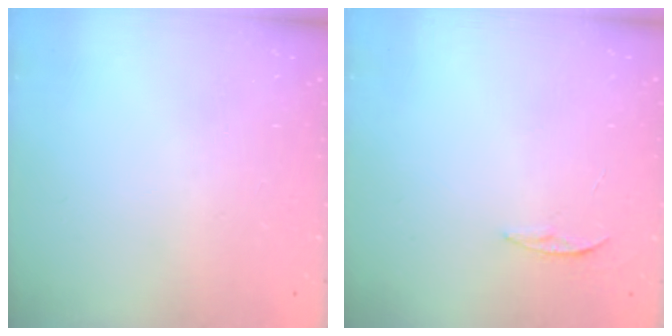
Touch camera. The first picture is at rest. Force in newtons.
{"total": 3.4, "press": 3.4, "slide": 0.4}